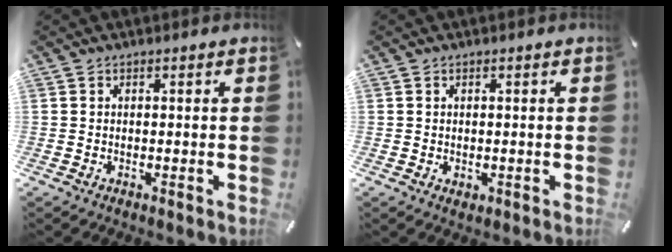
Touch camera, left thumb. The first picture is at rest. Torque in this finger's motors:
{"motor_torque": [-0.01, 0.01, 0.06, -0.18, 0.05]}